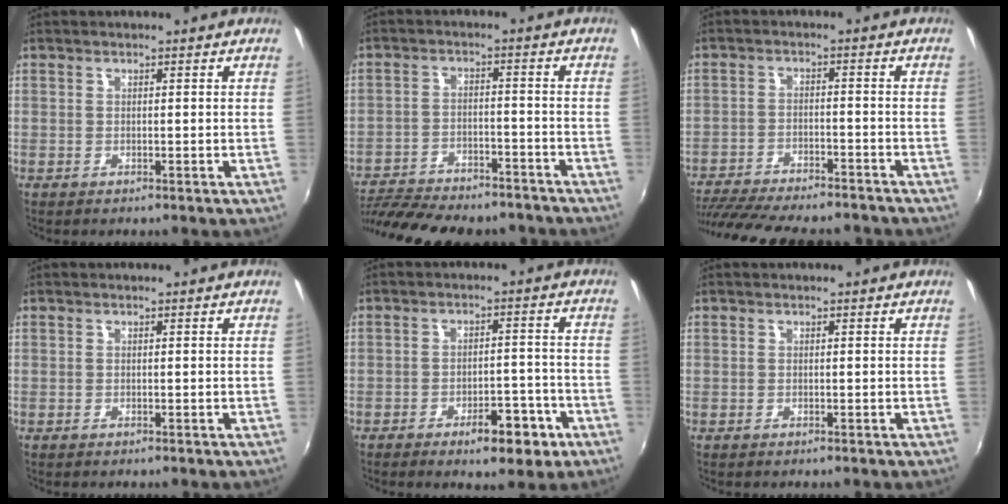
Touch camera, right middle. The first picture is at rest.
{"total": 20.1, "force": [-17.1, 6.0, 8.5], "torque": [-0.181, -0.017, -0.245]}
{"total": 19.9, "force": [-17.2, 4.7, 8.9], "torque": [-0.182, -0.025, -0.251]}
{"total": 0.0}
{"total": 7.4, "force": [-4.4, 3.1, 5.1], "torque": [-0.079, 0.008, -0.048]}
{"total": 0.0}